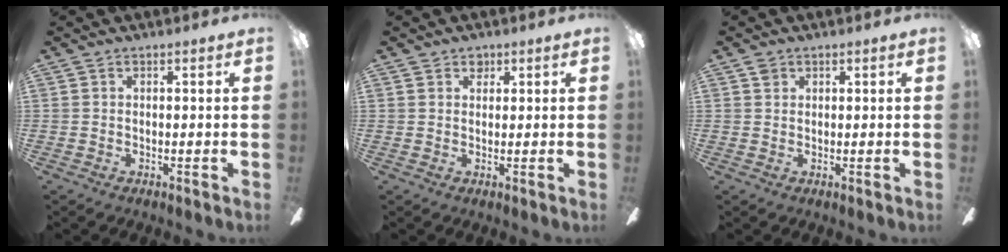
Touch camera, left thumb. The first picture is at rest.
{"total": 1.9, "force": [1.3, 1.3, 0.4], "torque": [0.007, -0.005, 0.021]}
{"total": 1.3, "force": [0.9, 0.9, 0.3], "torque": [-0.007, 0.002, 0.016]}